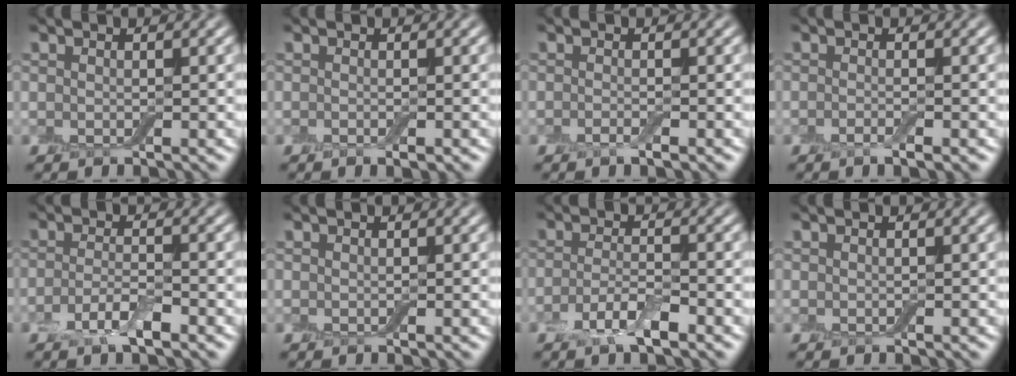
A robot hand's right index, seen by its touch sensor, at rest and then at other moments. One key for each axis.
{"total": 1.2, "fx": -0.6, "fy": 0.3, "fz": 1.0, "tx": -0.015, "ty": -0.006, "tz": -0.008}
{"total": 1.5, "fx": -0.7, "fy": 0.3, "fz": 1.2, "tx": -0.017, "ty": -0.005, "tz": -0.015}
{"total": 1.8, "fx": -0.8, "fy": 0.4, "fz": 1.5, "tx": -0.017, "ty": -0.002, "tz": -0.016}
{"total": 3.2, "fx": -1.7, "fy": 1.1, "fz": 2.5, "tx": -0.056, "ty": -0.001, "tz": -0.036}
{"total": 0.0}
{"total": 3.5, "fx": -1.9, "fy": 1.2, "fz": 2.7, "tx": -0.060, "ty": -0.001, "tz": -0.041}
{"total": 0.0}